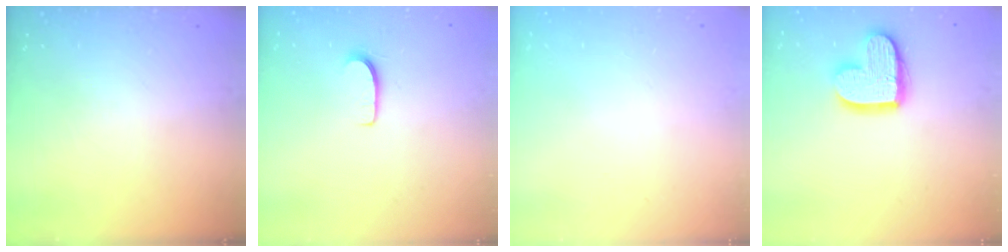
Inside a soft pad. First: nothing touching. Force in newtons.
{"total": 5.4, "press": 5.3, "slide": 0.5}
{"total": 0.0}
{"total": 14.2, "press": 14.2, "slide": 1.1}